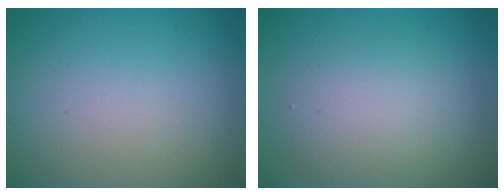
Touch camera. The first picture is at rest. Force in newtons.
{"total": 3.6, "press": 3.6, "slide": 0.2}